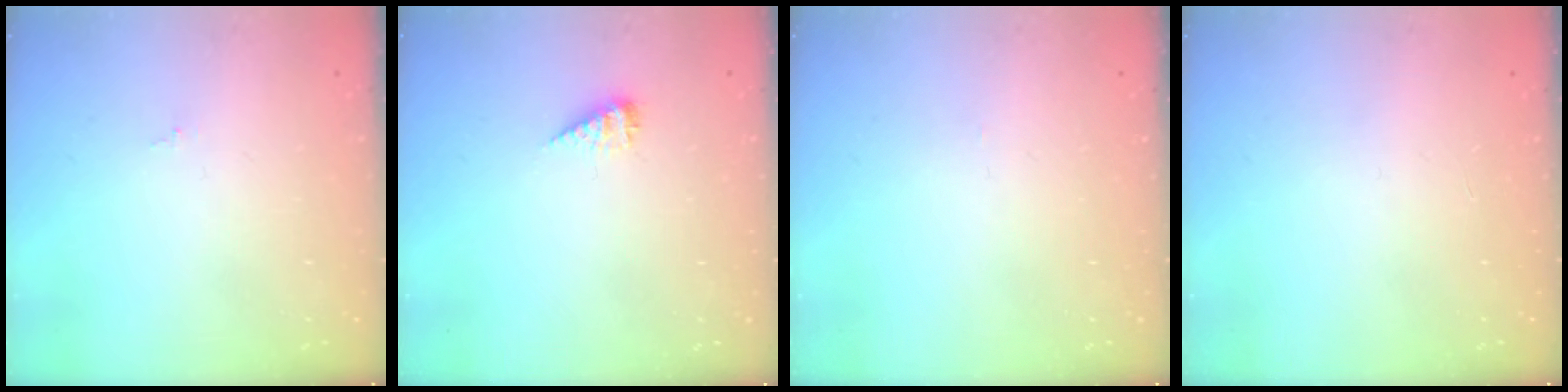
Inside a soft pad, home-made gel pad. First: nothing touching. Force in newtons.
{"total": 3.9, "press": 3.9, "slide": 0.3}
{"total": 0.0}
{"total": 0.0}